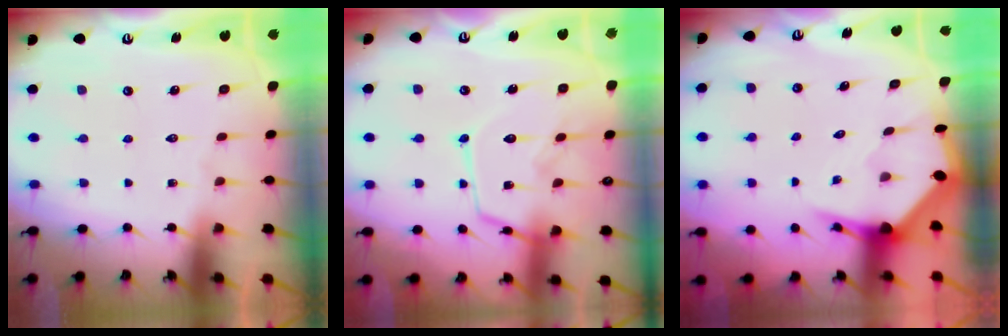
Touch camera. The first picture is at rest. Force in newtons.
{"total": 14.5, "press": 14.4, "slide": 1.3}
{"total": 4.4, "press": 4.4, "slide": 0.6}